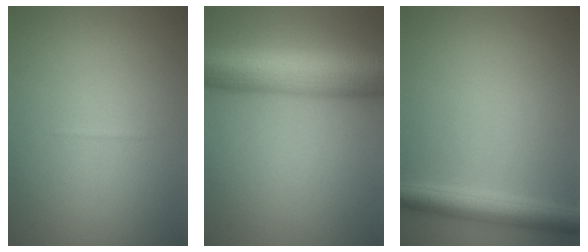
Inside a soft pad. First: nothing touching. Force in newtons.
{"total": 10.8, "press": 10.8, "slide": 0.4}
{"total": 3.6, "press": 3.6, "slide": 0.1}